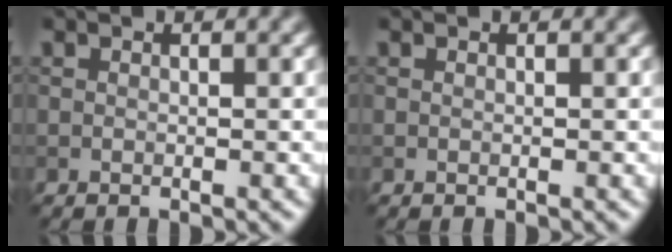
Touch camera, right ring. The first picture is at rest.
{"total": 0.0}